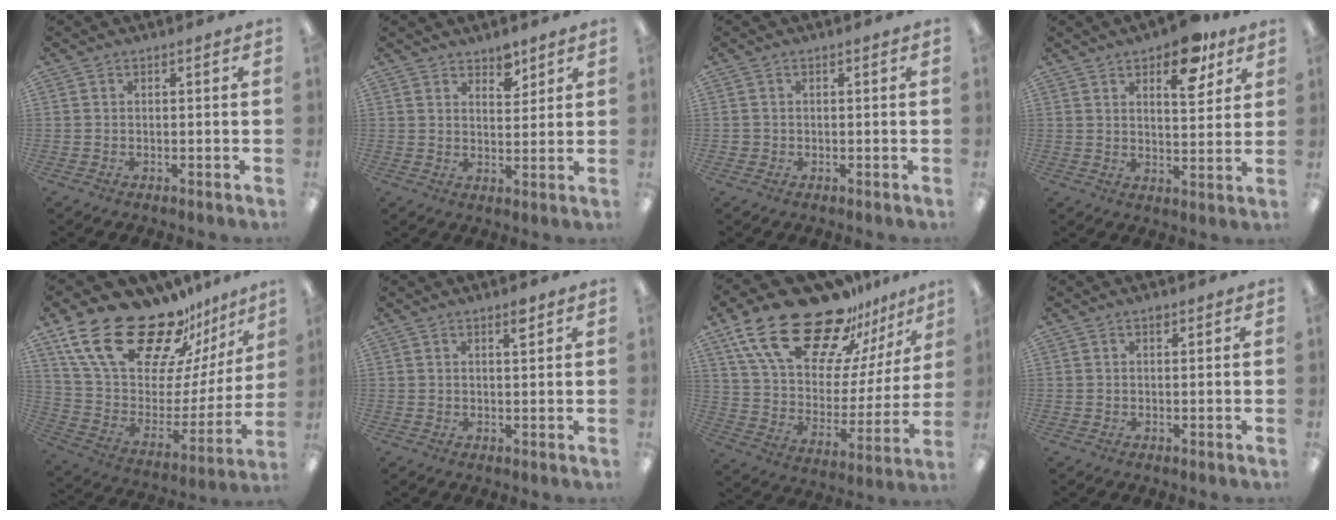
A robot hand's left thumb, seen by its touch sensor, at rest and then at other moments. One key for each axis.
{"total": 4.5, "fx": 3.9, "fy": 2.1, "fz": 1.0, "tx": -0.004, "ty": -0.024, "tz": 0.068}
{"total": 1.2, "fx": 0.0, "fy": 1.2, "fz": 0.0, "tx": -0.001, "ty": 0.006, "tz": -0.004}
{"total": 10.7, "fx": 7.1, "fy": 4.7, "fz": 6.4, "tx": -0.071, "ty": -0.036, "tz": 0.116}
{"total": 26.0, "fx": 19.0, "fy": 11.5, "fz": 13.6, "tx": -0.228, "ty": -0.122, "tz": 0.345}
{"total": 2.5, "fx": 1.9, "fy": 0.6, "fz": 1.5, "tx": -0.026, "ty": -0.002, "tz": 0.032}
{"total": 25.9, "fx": 18.4, "fy": 12.0, "fz": 13.7, "tx": -0.229, "ty": -0.112, "tz": 0.326}
{"total": 1.2, "fx": 0.8, "fy": 0.6, "fz": 0.7, "tx": -0.007, "ty": -0.001, "tz": 0.012}